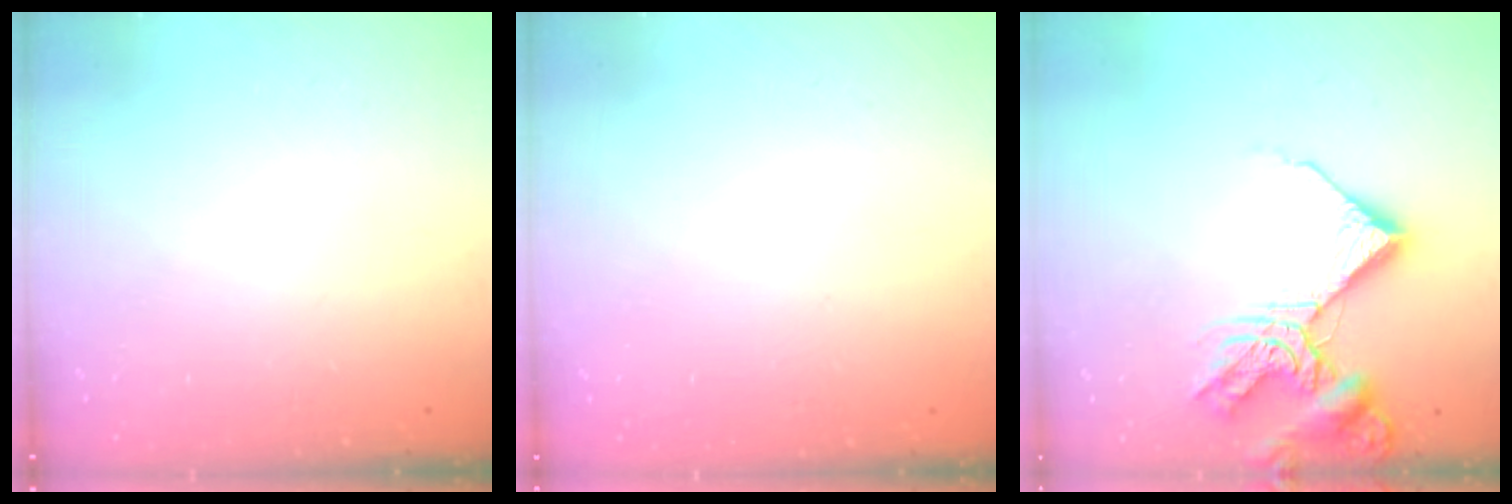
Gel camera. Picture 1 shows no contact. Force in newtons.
{"total": 1.8, "press": 1.7, "slide": 0.1}
{"total": 12.9, "press": 12.8, "slide": 1.8}